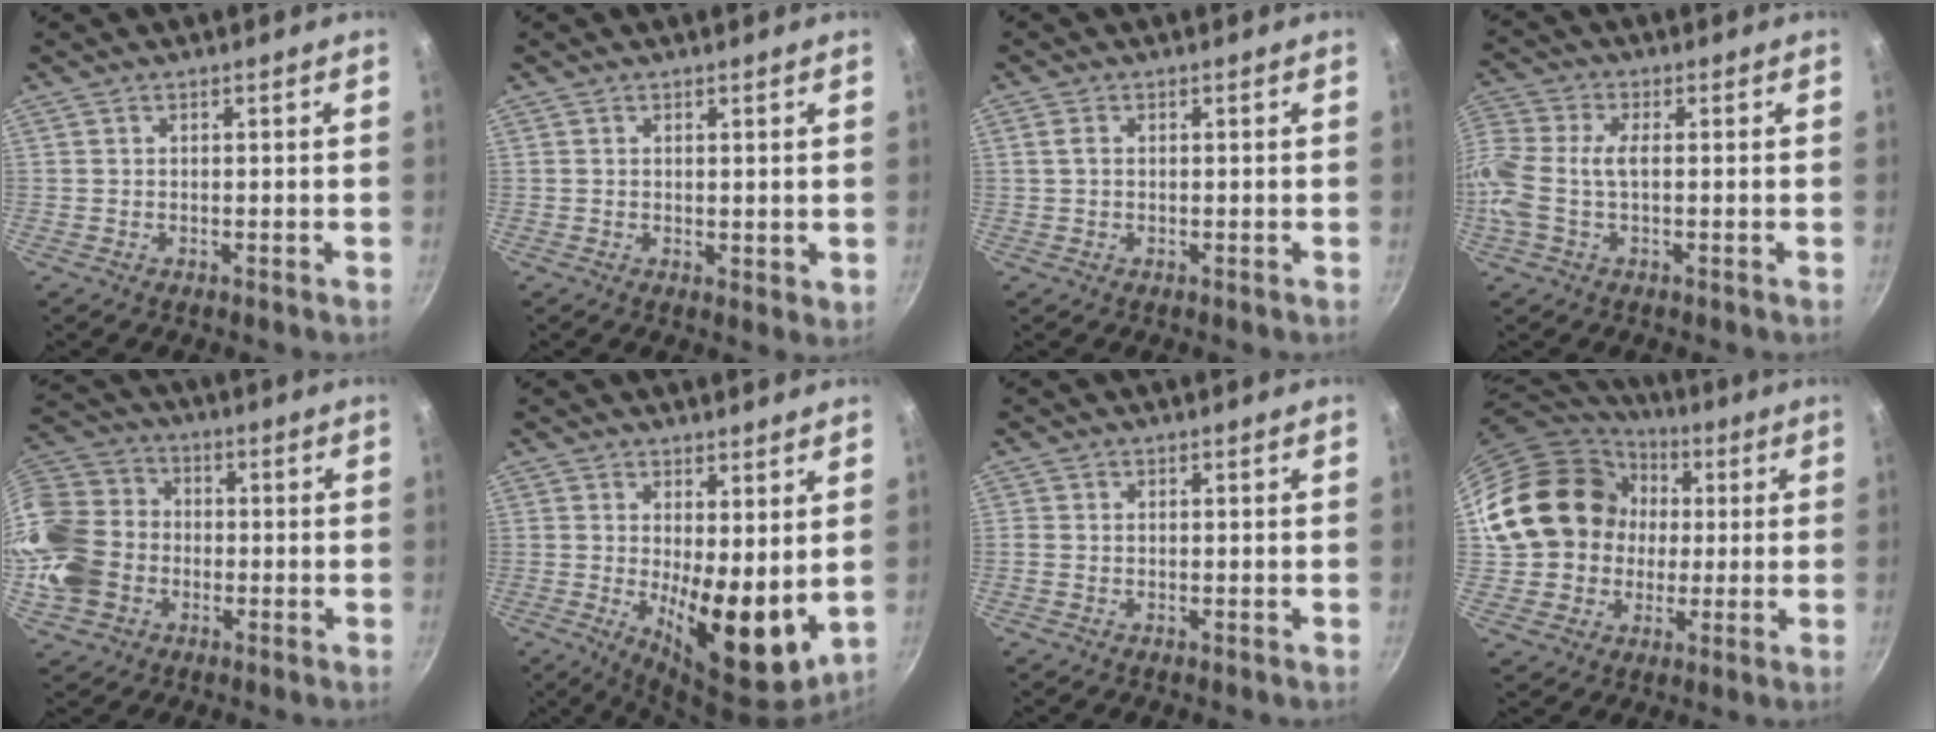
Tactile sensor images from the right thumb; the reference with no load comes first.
{"total": 1.7, "force": [0.9, 0.8, 1.2], "torque": [-0.012, -0.012, 0.010]}
{"total": 1.6, "force": [0.3, 1.1, 1.2], "torque": [-0.024, 0.003, 0.004]}
{"total": 10.8, "force": [-0.6, 5.7, 9.1], "torque": [-0.213, 0.018, -0.028]}
{"total": 17.8, "force": [-3.3, 14.6, 9.5], "torque": [-0.196, 0.042, -0.068]}
{"total": 12.7, "force": [0.7, 4.8, 11.7], "torque": [-0.152, -0.038, 0.018]}
{"total": 0.8, "force": [-0.1, 0.6, 0.4], "torque": [-0.010, 0.003, -0.003]}
{"total": 18.6, "force": [1.8, 16.5, 8.4], "torque": [-0.131, 0.035, 0.036]}